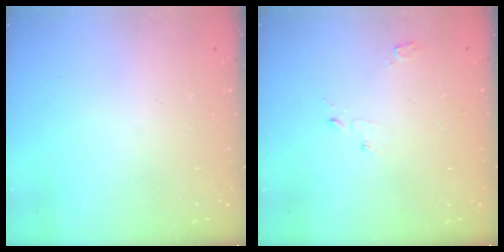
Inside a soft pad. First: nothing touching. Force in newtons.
{"total": 3.1, "press": 3.1, "slide": 0.3}